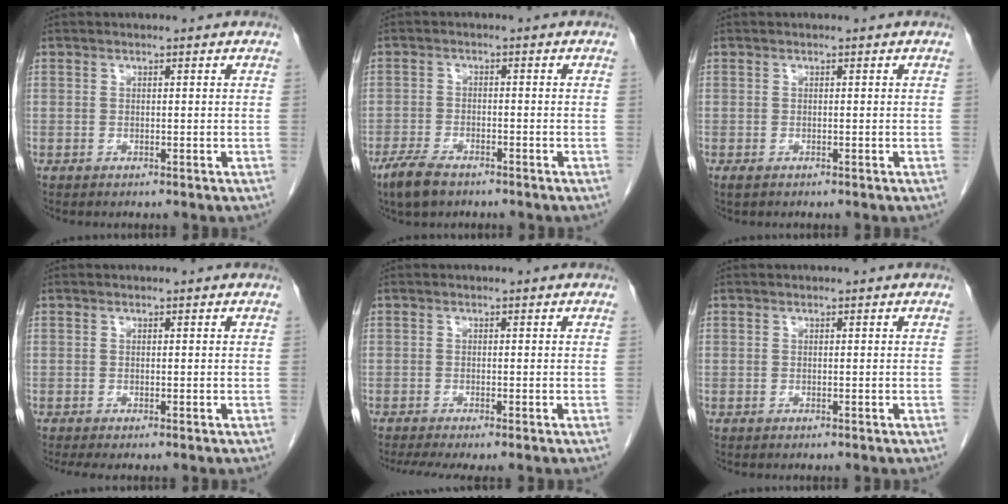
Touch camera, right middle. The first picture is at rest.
{"total": 5.0, "force": [-3.7, 1.8, 2.8], "torque": [-0.062, -0.006, -0.065]}
{"total": 0.8, "force": [-0.5, 0.4, 0.5], "torque": [-0.014, -0.002, -0.004]}
{"total": 1.0, "force": [-0.7, 0.0, 0.7], "torque": [-0.016, -0.004, -0.012]}
{"total": 4.2, "force": [-3.1, 0.4, 2.7], "torque": [-0.045, -0.012, -0.052]}
{"total": 0.0}